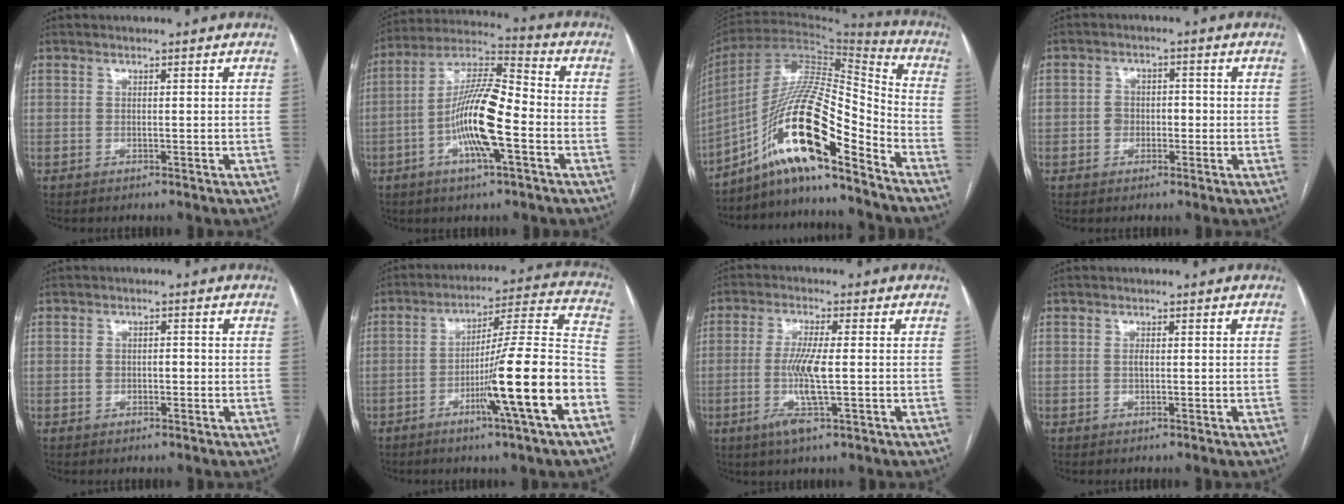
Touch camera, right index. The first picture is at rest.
{"total": 14.0, "force": [-3.8, 2.5, 13.2], "torque": [-0.251, 0.009, -0.071]}
{"total": 17.6, "force": [-11.1, 2.5, 13.5], "torque": [-0.255, 0.014, -0.195]}
{"total": 3.2, "force": [-0.7, 2.5, 1.8], "torque": [-0.026, 0.017, -0.012]}
{"total": 2.2, "force": [-0.4, 1.4, 1.7], "torque": [-0.030, 0.013, -0.004]}
{"total": 18.0, "force": [-7.0, -1.2, 16.5], "torque": [-0.242, -0.002, -0.114]}
{"total": 7.1, "force": [-1.5, 0.5, 7.0], "torque": [-0.144, -0.012, -0.030]}
{"total": 0.8, "force": [0.0, 0.4, 0.7], "torque": [-0.014, 0.001, -0.001]}